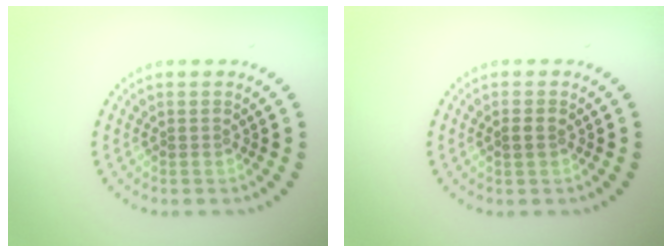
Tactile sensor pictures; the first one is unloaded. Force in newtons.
{"total": 1.2, "press": 1.2, "slide": 0.2}